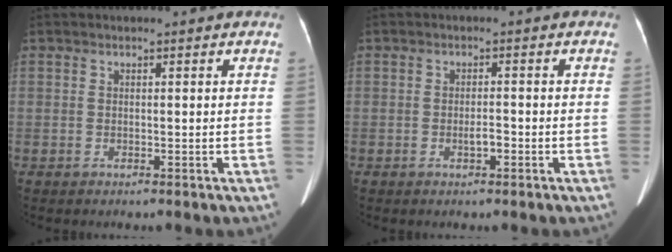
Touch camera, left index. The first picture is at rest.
{"total": 1.7, "force": [-0.8, 0.5, 1.4], "torque": [-0.025, 0.002, -0.011]}